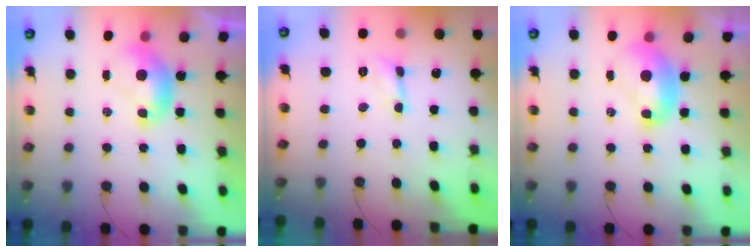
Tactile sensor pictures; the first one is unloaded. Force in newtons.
{"total": 0.0}
{"total": 2.5, "press": 2.5, "slide": 0.2}